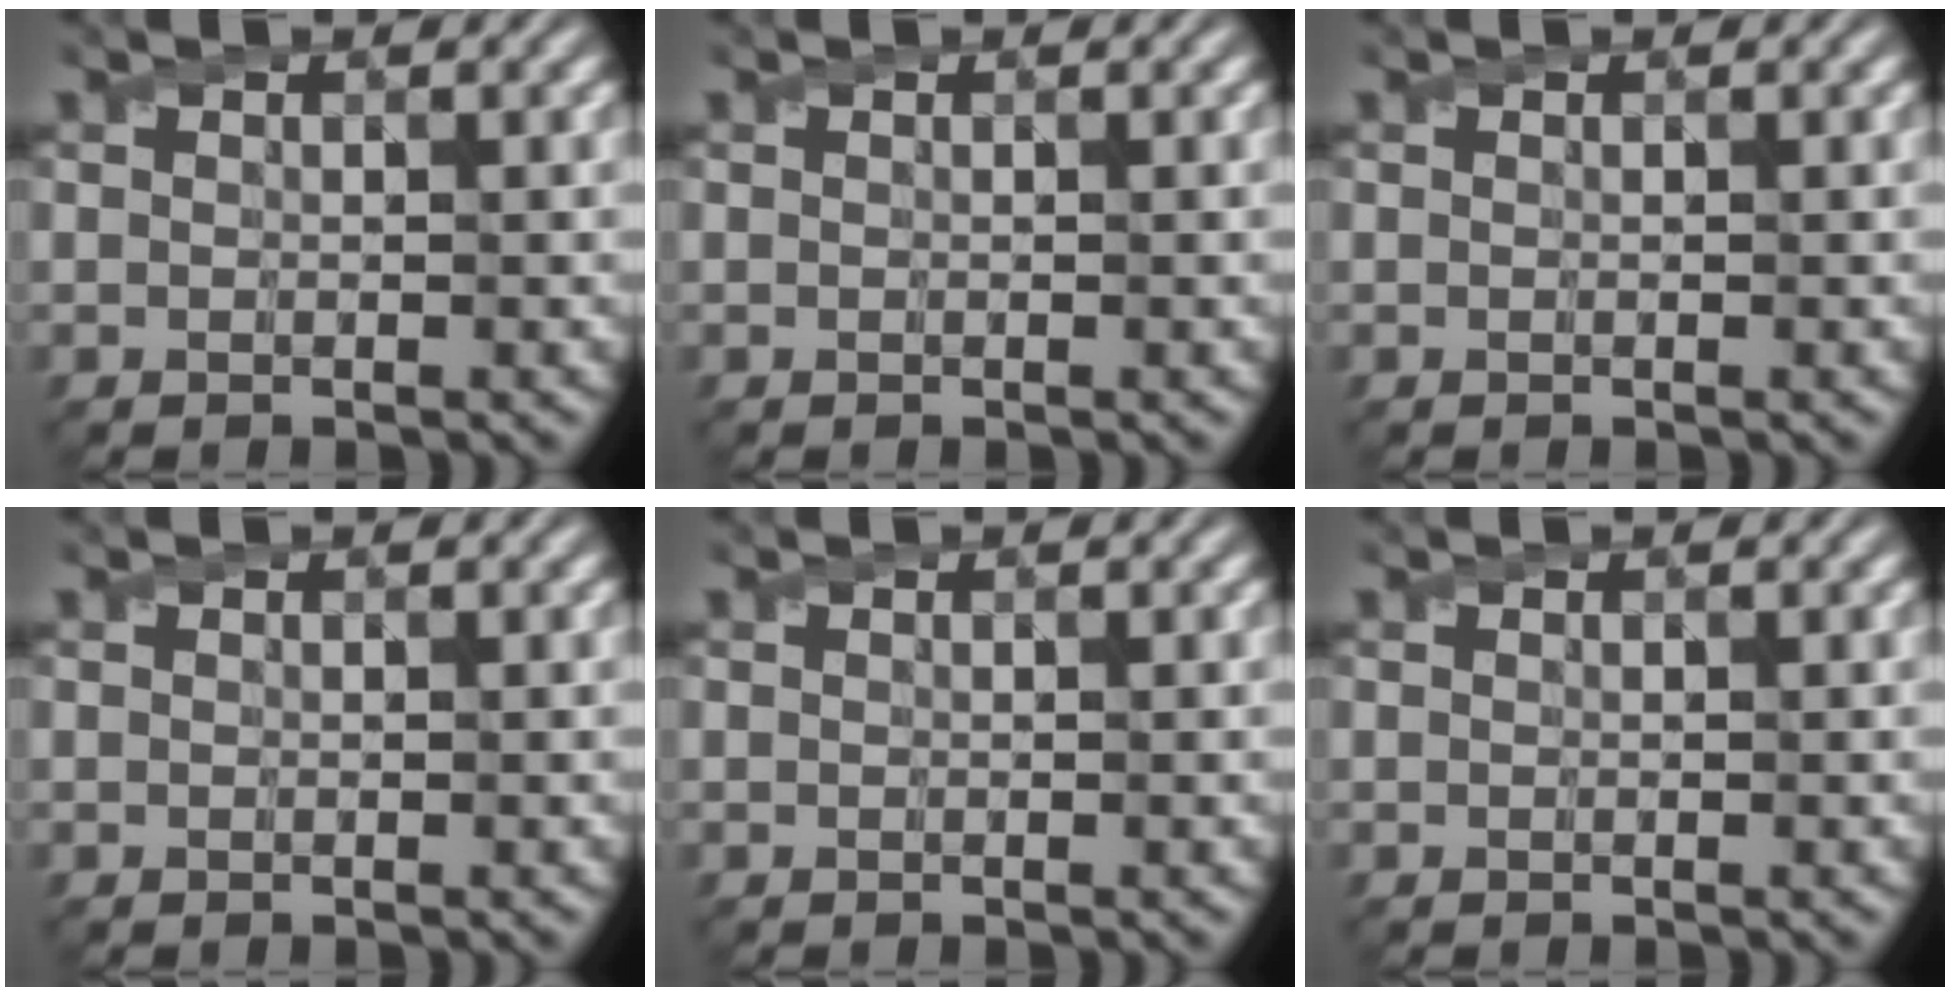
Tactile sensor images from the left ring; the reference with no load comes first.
{"total": 0.0}
{"total": 0.0}
{"total": 0.0}
{"total": 0.0}
{"total": 0.0}